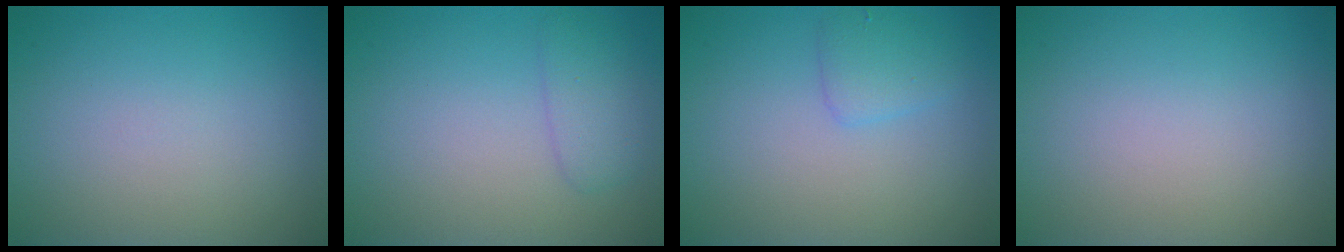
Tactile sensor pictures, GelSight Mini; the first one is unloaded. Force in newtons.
{"total": 2.1, "press": 2.1, "slide": 0.1}
{"total": 1.7, "press": 1.7, "slide": 0.1}
{"total": 0.0}